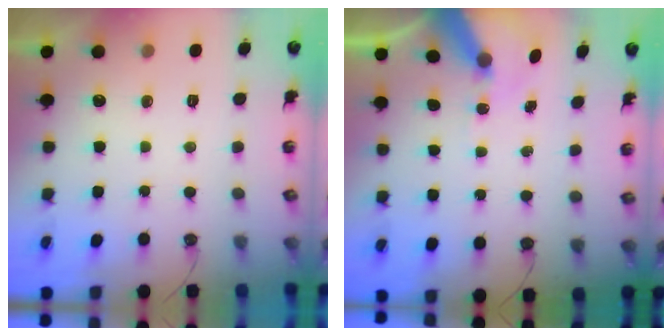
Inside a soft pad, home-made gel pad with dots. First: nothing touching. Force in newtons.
{"total": 9.3, "press": 9.2, "slide": 1.3}